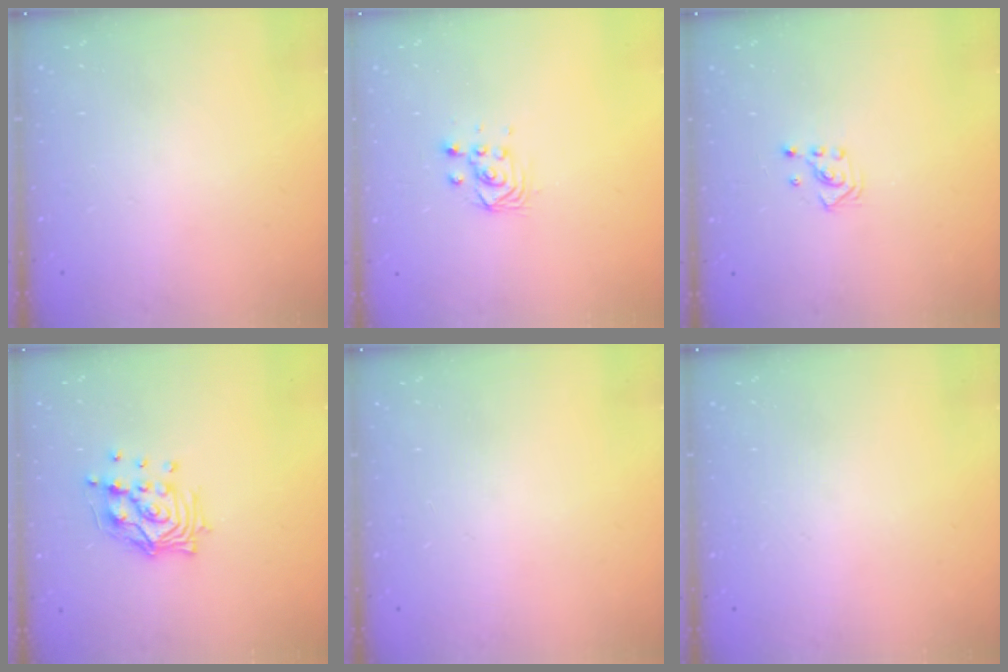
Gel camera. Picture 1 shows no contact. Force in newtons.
{"total": 3.0, "press": 3.0, "slide": 0.1}
{"total": 2.6, "press": 2.6, "slide": 0.3}
{"total": 12.0, "press": 12.0, "slide": 0.9}
{"total": 0.0}
{"total": 0.0}